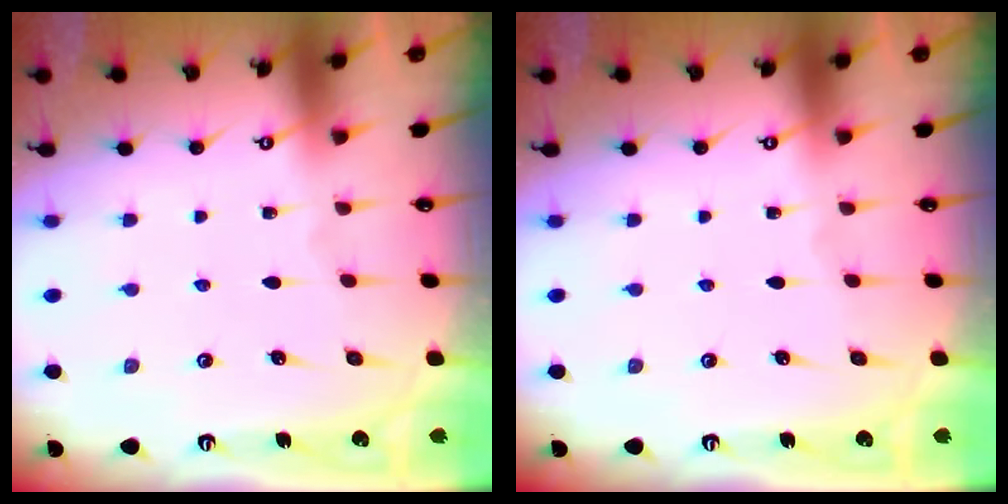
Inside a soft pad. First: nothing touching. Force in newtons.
{"total": 0.0}